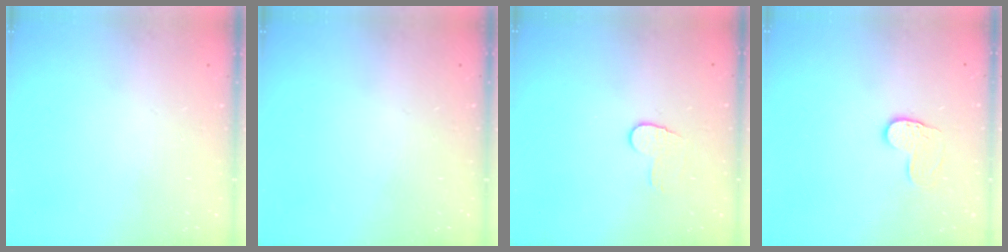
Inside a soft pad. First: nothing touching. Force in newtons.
{"total": 0.0}
{"total": 6.1, "press": 6.1, "slide": 0.5}
{"total": 6.6, "press": 6.6, "slide": 0.3}